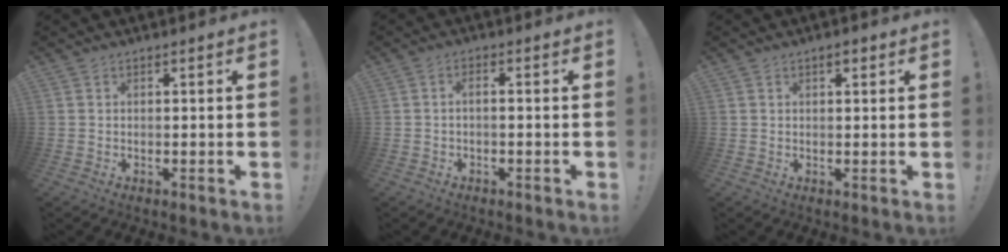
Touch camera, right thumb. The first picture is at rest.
{"total": 2.1, "force": [-1.3, 0.1, 1.7], "torque": [-0.029, 0.005, -0.024]}
{"total": 1.7, "force": [0.9, 0.8, 1.2], "torque": [-0.016, 0.000, 0.012]}